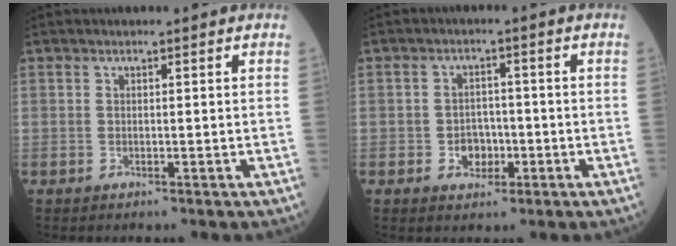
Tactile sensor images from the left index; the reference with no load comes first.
{"total": 3.7, "force": [-1.3, 2.8, 2.0], "torque": [-0.029, 0.008, -0.017]}